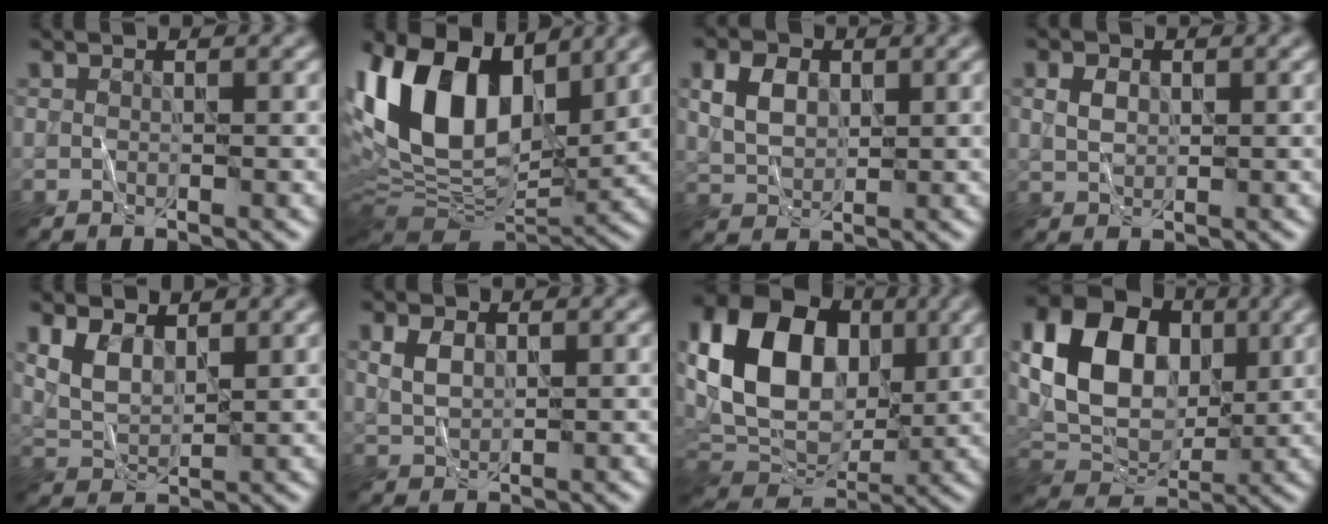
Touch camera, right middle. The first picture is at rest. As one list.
[{"total": 14.5, "force": [3.8, 8.5, 11.1], "torque": [-0.223, 0.014, 0.062]}, {"total": 3.6, "force": [1.1, 2.5, 2.3], "torque": [-0.053, 0.004, 0.022]}, {"total": 1.9, "force": [0.4, 1.4, 1.2], "torque": [-0.027, 0.003, 0.010]}, {"total": 3.4, "force": [1.7, 1.9, 2.2], "torque": [-0.054, -0.002, 0.038]}, {"total": 2.3, "force": [0.9, 1.5, 1.5], "torque": [-0.039, 0.002, 0.020]}, {"total": 12.6, "force": [2.5, 8.9, 8.5], "torque": [-0.159, 0.009, 0.038]}, {"total": 10.4, "force": [2.1, 7.5, 6.9], "torque": [-0.134, 0.002, 0.031]}]